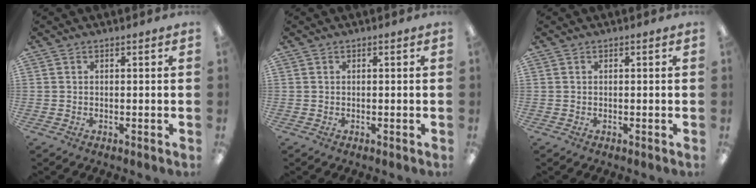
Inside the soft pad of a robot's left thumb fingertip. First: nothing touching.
{"total": 0.0}
{"total": 0.0}